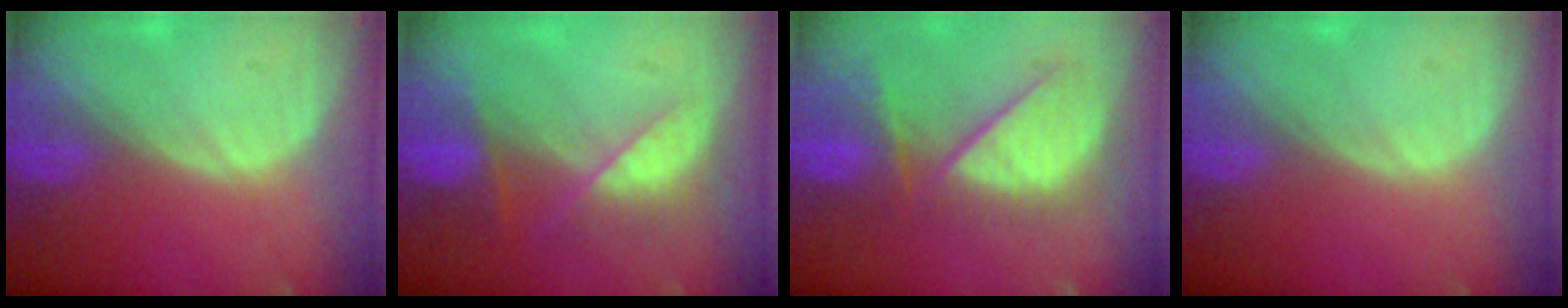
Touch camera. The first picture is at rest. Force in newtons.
{"total": 7.2, "press": 6.5, "slide": 3.2}
{"total": 10.0, "press": 9.4, "slide": 3.2}
{"total": 0.0}